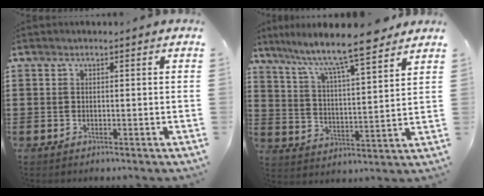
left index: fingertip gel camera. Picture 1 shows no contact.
{"total": 8.0, "force": [7.1, 0.4, 3.8], "torque": [-0.092, -0.048, 0.116]}